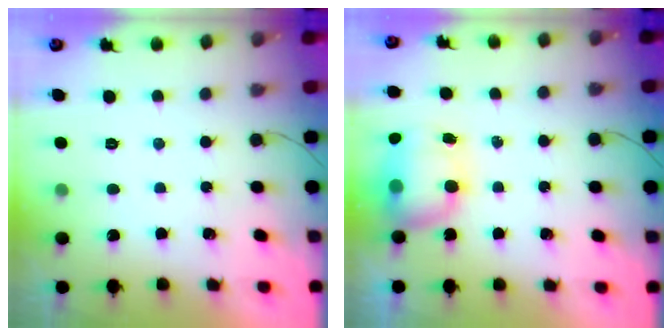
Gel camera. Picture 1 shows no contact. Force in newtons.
{"total": 8.8, "press": 8.2, "slide": 3.3}